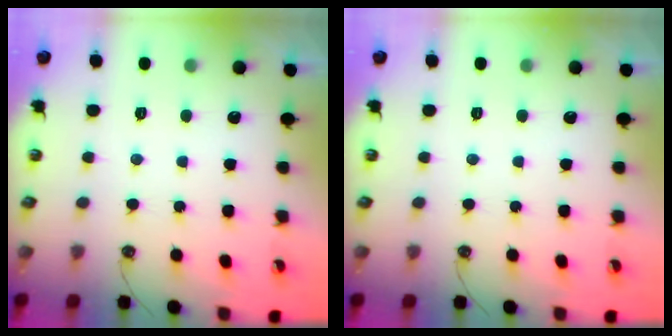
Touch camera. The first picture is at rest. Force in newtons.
{"total": 0.0}